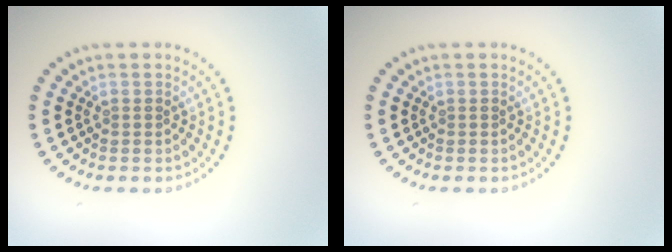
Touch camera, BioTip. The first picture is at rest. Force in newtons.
{"total": 0.0}